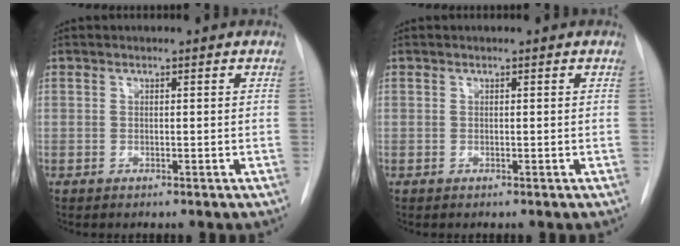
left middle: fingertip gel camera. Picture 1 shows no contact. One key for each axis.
{"total": 0.0}